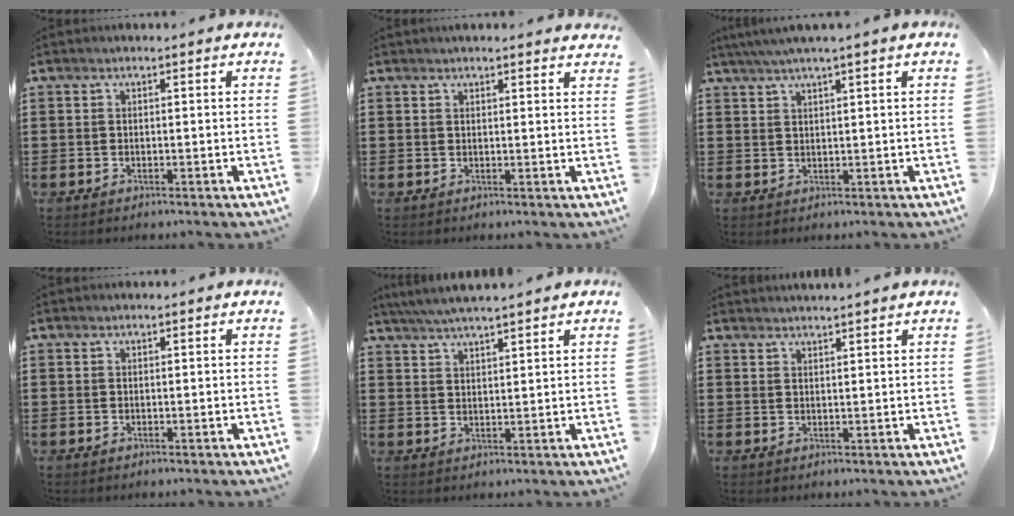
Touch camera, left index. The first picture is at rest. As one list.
[{"total": 1.5, "force": [1.4, 0.1, 0.4], "torque": [-0.011, 0.002, 0.027]}, {"total": 2.2, "force": [1.5, -0.4, 1.6], "torque": [-0.031, 0.002, 0.026]}, {"total": 0.0}, {"total": 3.9, "force": [3.6, -0.2, 1.5], "torque": [-0.040, -0.007, 0.064]}, {"total": 1.5, "force": [1.4, -0.5, 0.0], "torque": [-0.001, -0.002, 0.027]}]